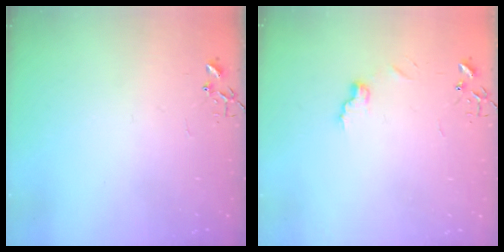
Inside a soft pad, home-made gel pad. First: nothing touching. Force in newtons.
{"total": 6.6, "press": 6.6, "slide": 0.1}